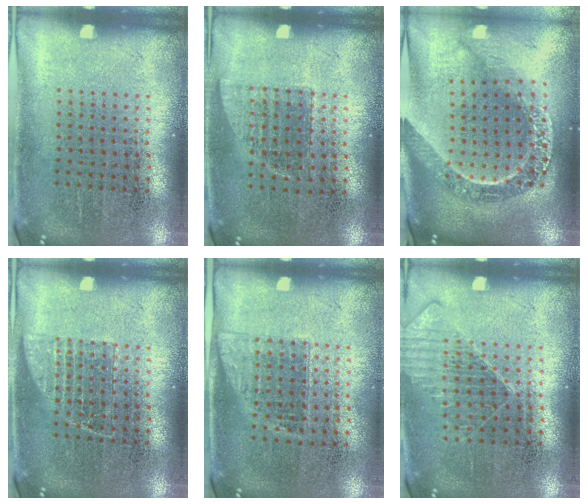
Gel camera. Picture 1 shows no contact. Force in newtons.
{"total": 0.7, "press": 0.7, "slide": 0.1}
{"total": 2.7, "press": 2.2, "slide": 1.6}
{"total": 1.5, "press": 1.5, "slide": 0.3}
{"total": 1.1, "press": 1.0, "slide": 0.6}
{"total": 1.3, "press": 1.3, "slide": 0.3}